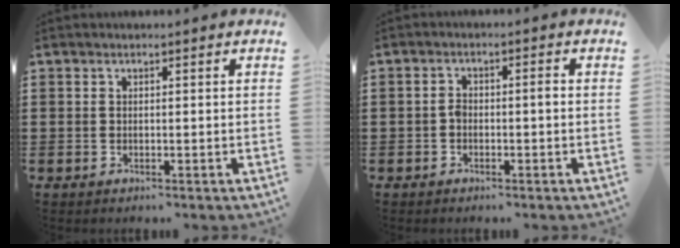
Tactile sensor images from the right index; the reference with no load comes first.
{"total": 2.0, "force": [-0.5, 0.9, 1.7], "torque": [-0.034, 0.004, -0.012]}